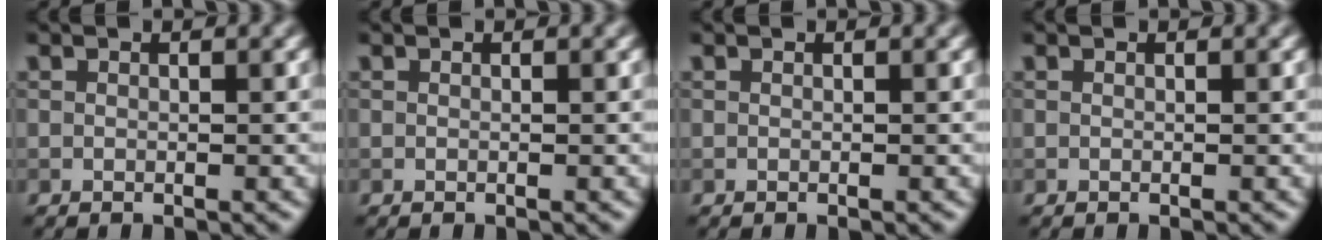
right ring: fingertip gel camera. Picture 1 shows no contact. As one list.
[{"total": 0.0}, {"total": 0.0}, {"total": 0.0}]